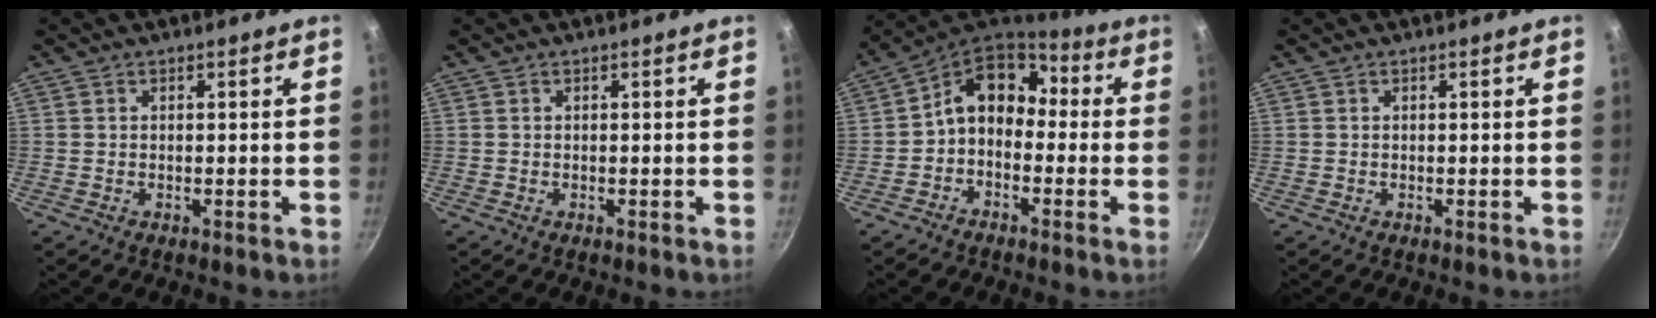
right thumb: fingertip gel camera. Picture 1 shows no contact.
{"total": 0.0}
{"total": 11.3, "force": [-1.1, 8.3, 7.6], "torque": [-0.088, 0.053, -0.039]}
{"total": 0.0}